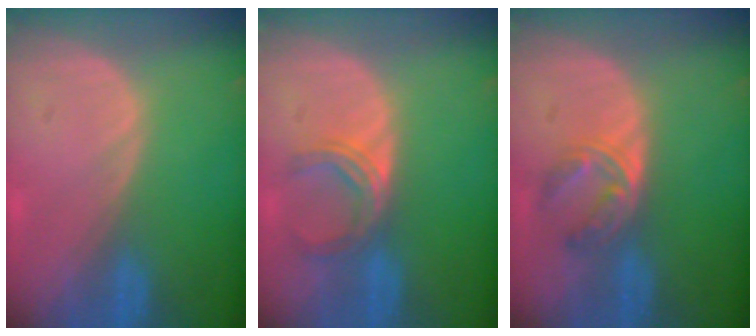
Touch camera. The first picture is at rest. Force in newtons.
{"total": 5.0, "press": 4.5, "slide": 2.2}
{"total": 5.7, "press": 4.7, "slide": 3.3}